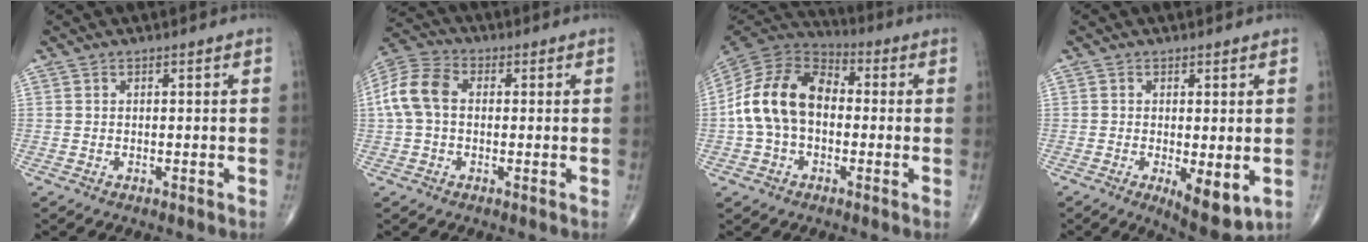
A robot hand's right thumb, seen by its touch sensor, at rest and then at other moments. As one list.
[{"total": 9.2, "force": [0.5, 6.4, 6.5], "torque": [-0.138, 0.029, 0.002]}, {"total": 15.2, "force": [-0.6, 10.6, 10.9], "torque": [-0.189, 0.040, -0.023]}, {"total": 7.1, "force": [-1.7, 2.6, 6.4], "torque": [-0.084, -0.019, -0.020]}]